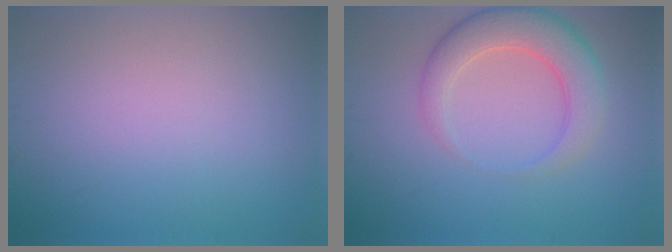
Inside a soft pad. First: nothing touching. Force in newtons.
{"total": 5.3, "press": 5.3, "slide": 0.3}